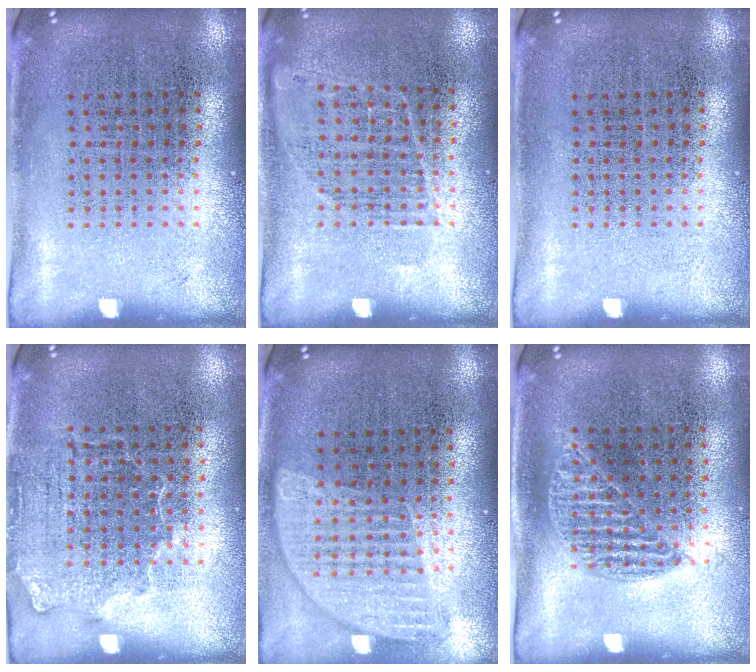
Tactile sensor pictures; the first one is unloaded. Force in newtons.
{"total": 0.9, "press": 0.8, "slide": 0.4}
{"total": 0.0}
{"total": 1.5, "press": 1.2, "slide": 0.8}
{"total": 1.0, "press": 1.0, "slide": 0.1}
{"total": 0.9, "press": 0.8, "slide": 0.4}